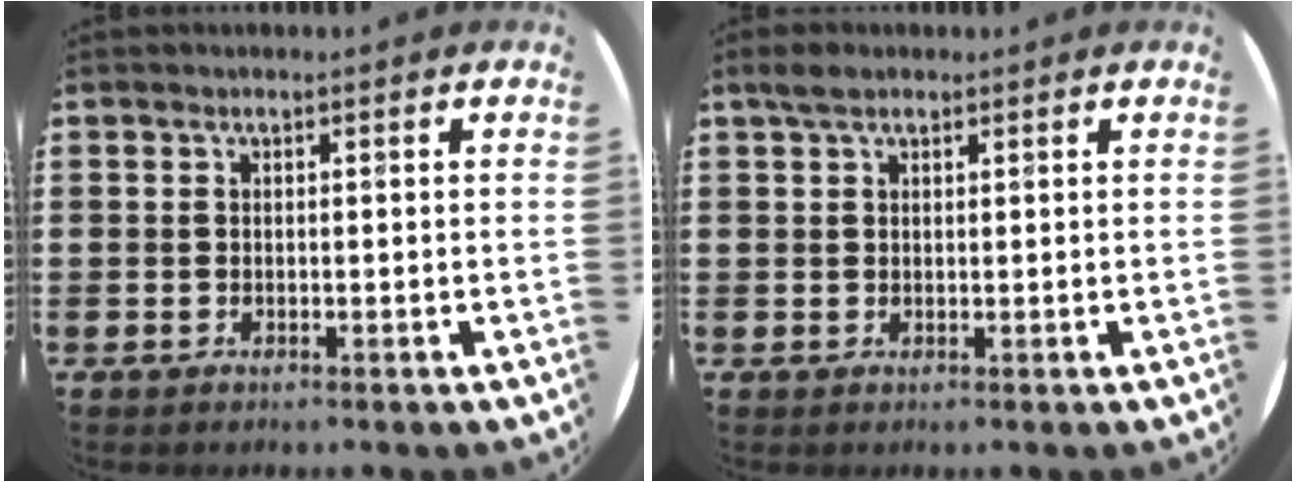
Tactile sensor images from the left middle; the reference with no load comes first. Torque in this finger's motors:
{"motor_torque": [0.23, -0.10, -0.21, -0.07]}